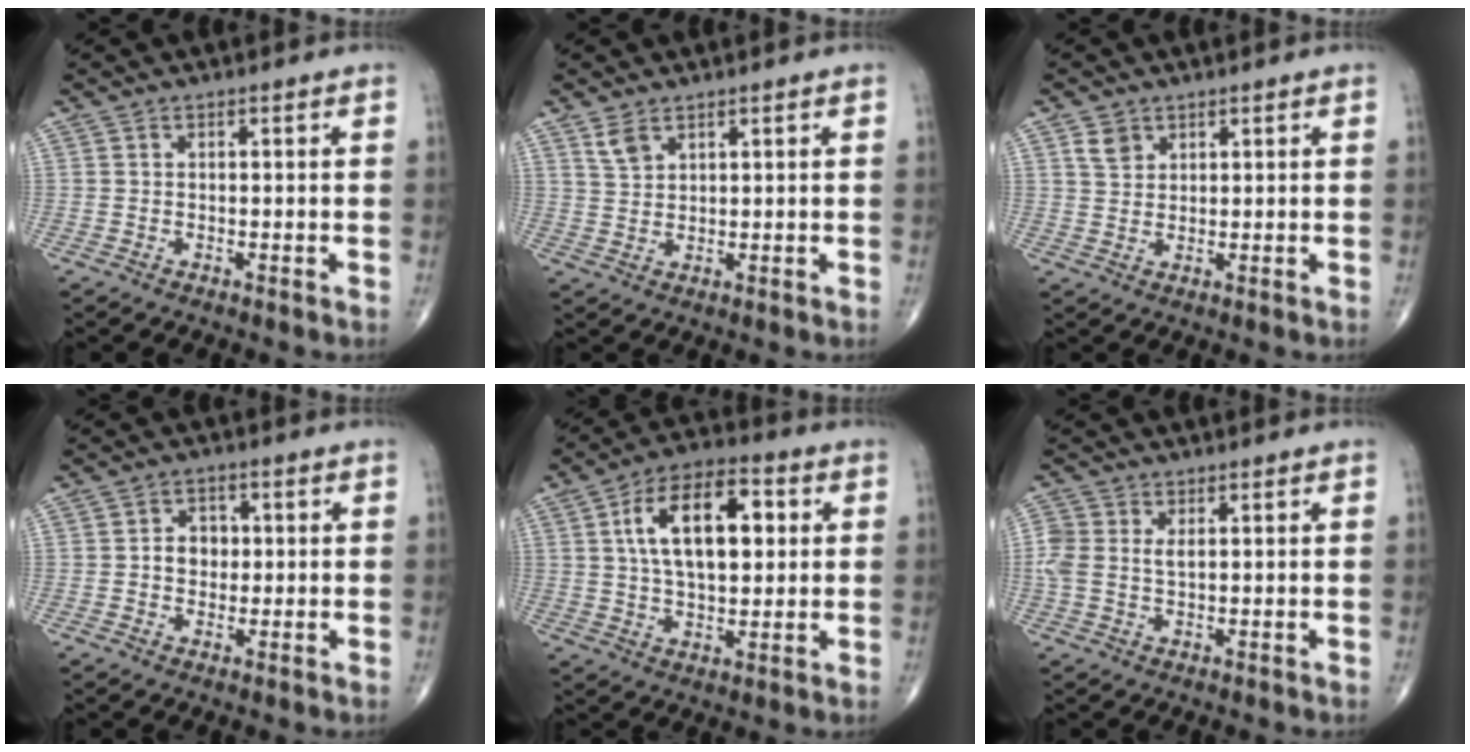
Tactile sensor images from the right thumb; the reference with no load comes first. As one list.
[{"total": 3.2, "force": [2.1, 1.7, 1.7], "torque": [-0.029, -0.006, 0.050]}, {"total": 3.3, "force": [1.8, 2.5, 1.3], "torque": [-0.011, -0.008, 0.037]}, {"total": 4.5, "force": [0.2, 3.7, 2.6], "torque": [-0.017, 0.009, -0.002]}, {"total": 15.9, "force": [3.5, 8.4, 13.1], "torque": [-0.203, 0.007, 0.055]}, {"total": 5.1, "force": [0.8, 3.2, 3.9], "torque": [-0.098, 0.013, 0.018]}]